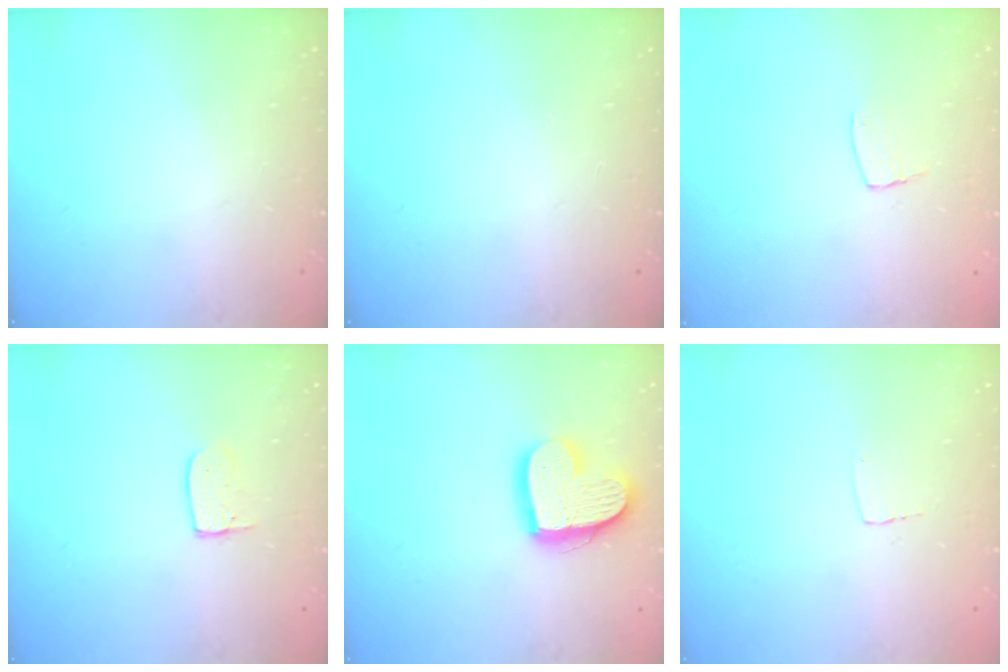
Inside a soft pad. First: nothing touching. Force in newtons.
{"total": 0.0}
{"total": 5.1, "press": 5.1, "slide": 0.4}
{"total": 4.3, "press": 4.3, "slide": 0.3}
{"total": 15.7, "press": 15.7, "slide": 1.4}
{"total": 2.3, "press": 2.3, "slide": 0.1}